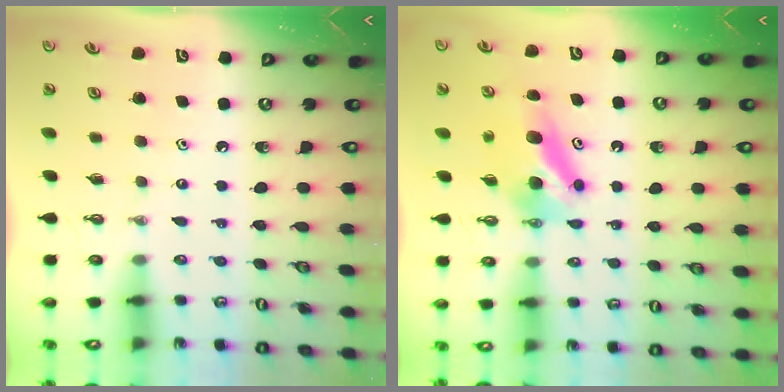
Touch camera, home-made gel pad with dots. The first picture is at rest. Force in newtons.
{"total": 6.3, "press": 6.2, "slide": 0.9}